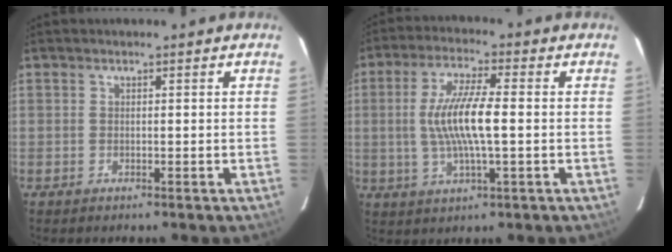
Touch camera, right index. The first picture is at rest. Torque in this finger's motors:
{"motor_torque": [1.52, -0.05, 0.88, 0.21]}